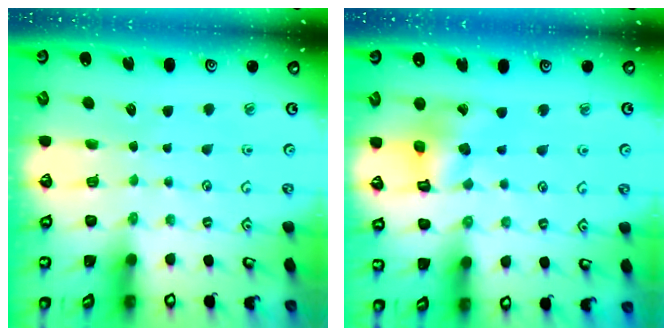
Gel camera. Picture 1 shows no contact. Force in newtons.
{"total": 13.4, "press": 13.2, "slide": 1.9}